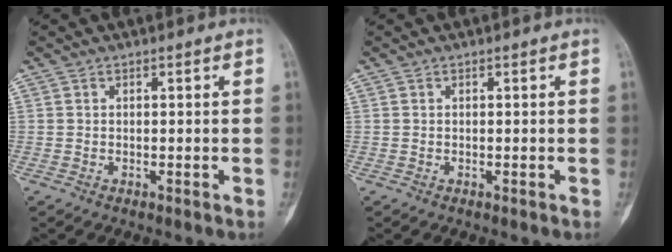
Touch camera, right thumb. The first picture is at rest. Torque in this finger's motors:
{"motor_torque": [0.27, 0.11, 0.07, -0.07, 0.11]}